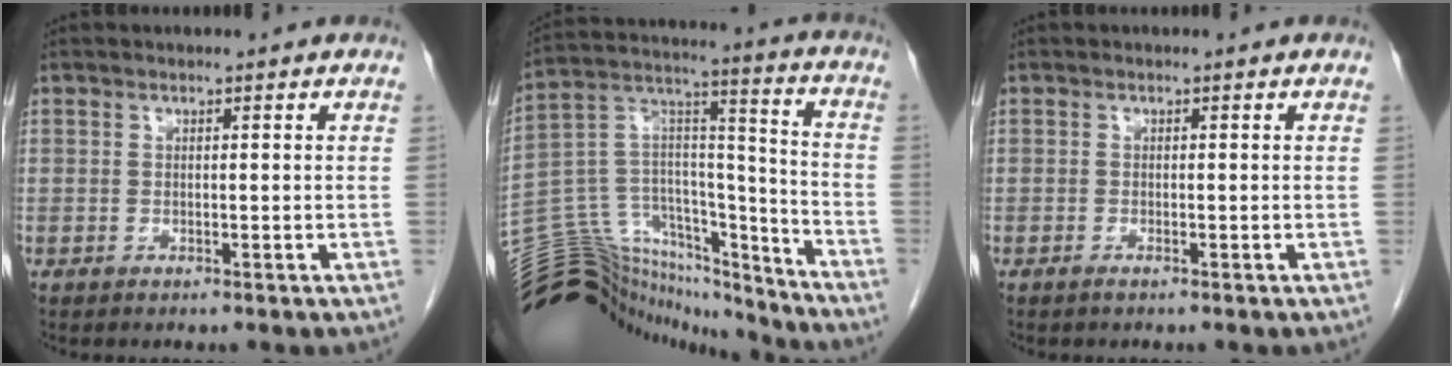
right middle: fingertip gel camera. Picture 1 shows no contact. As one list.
[{"total": 25.4, "force": [-23.8, 7.2, 5.2], "torque": [-0.140, 0.051, -0.378]}, {"total": 0.7, "force": [-0.5, 0.0, 0.5], "torque": [-0.012, -0.001, -0.010]}]